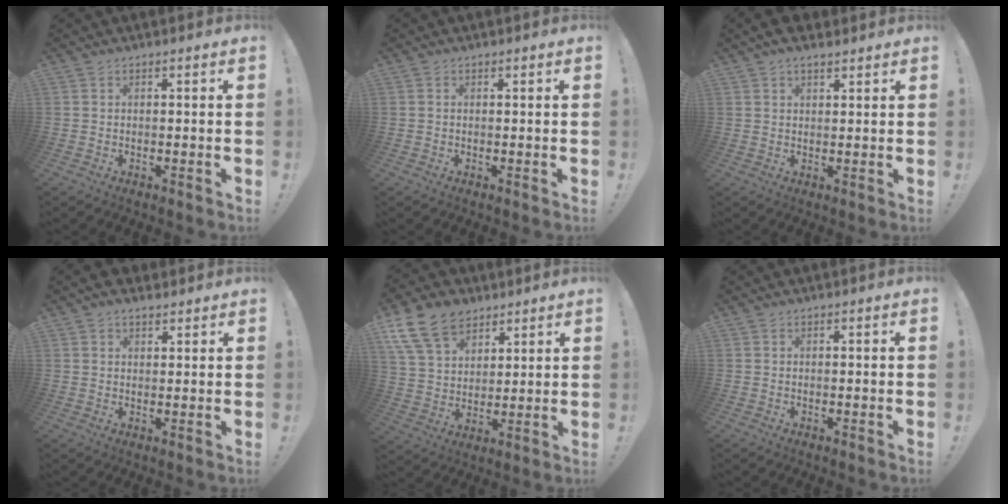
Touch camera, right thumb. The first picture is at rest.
{"total": 0.0}
{"total": 4.3, "force": [3.4, 1.7, 2.1], "torque": [-0.029, -0.014, 0.062]}
{"total": 3.3, "force": [2.7, 1.5, 1.1], "torque": [-0.010, -0.014, 0.049]}
{"total": 15.5, "force": [9.4, 10.1, 6.9], "torque": [-0.126, -0.048, 0.183]}
{"total": 0.0}